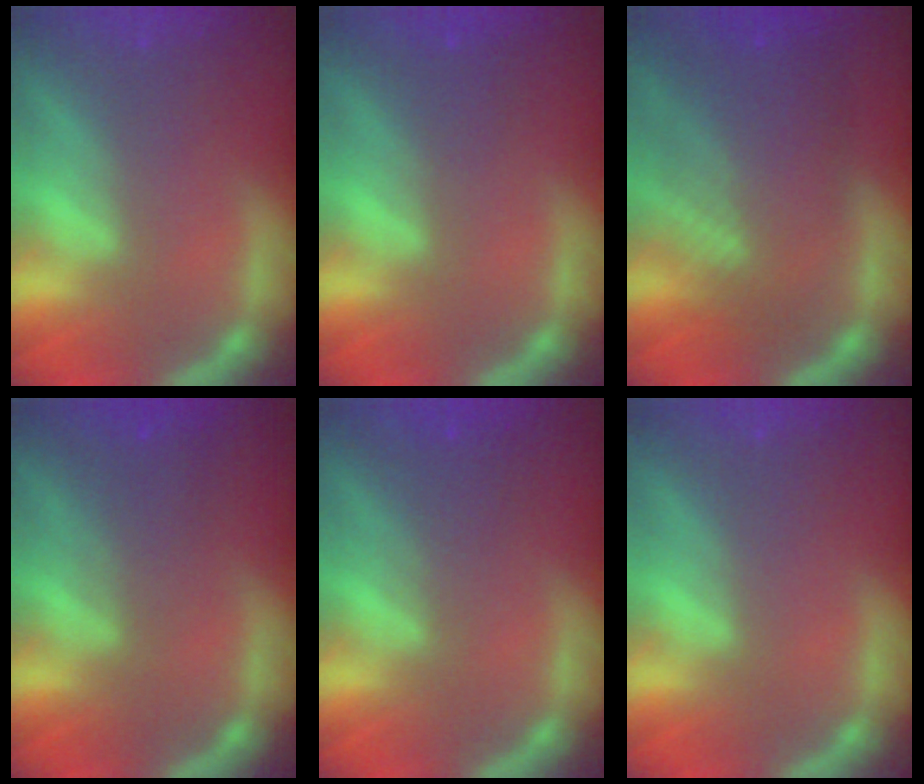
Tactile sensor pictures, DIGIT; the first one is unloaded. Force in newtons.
{"total": 1.5}
{"total": 8.5}
{"total": 2.5}
{"total": 2.0}
{"total": 0.0}